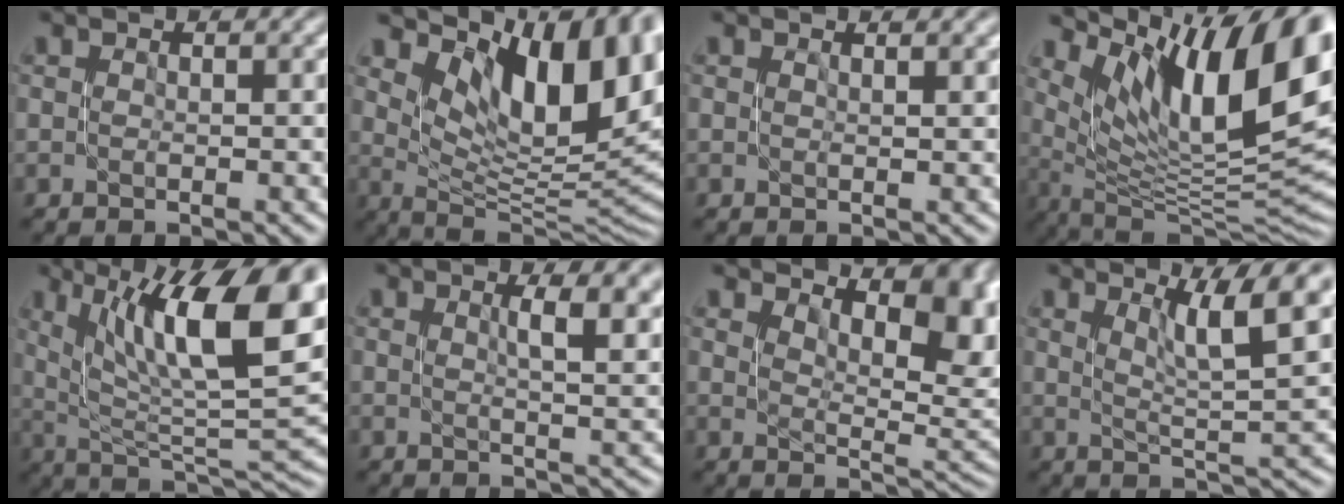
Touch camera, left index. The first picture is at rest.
{"total": 12.9, "force": [5.9, 5.8, 9.9], "torque": [-0.140, 0.000, 0.112]}
{"total": 1.1, "force": [0.7, 0.4, 0.7], "torque": [-0.002, 0.002, 0.010]}
{"total": 14.5, "force": [6.9, 5.0, 11.7], "torque": [-0.193, 0.015, 0.130]}
{"total": 13.7, "force": [5.0, 4.3, 12.0], "torque": [-0.171, 0.003, 0.085]}
{"total": 5.7, "force": [1.7, 1.9, 5.1], "torque": [-0.057, 0.001, 0.026]}
{"total": 9.6, "force": [5.2, 3.9, 7.0], "torque": [-0.093, 0.004, 0.093]}
{"total": 7.5, "force": [3.6, 1.8, 6.3], "torque": [-0.088, 0.002, 0.065]}